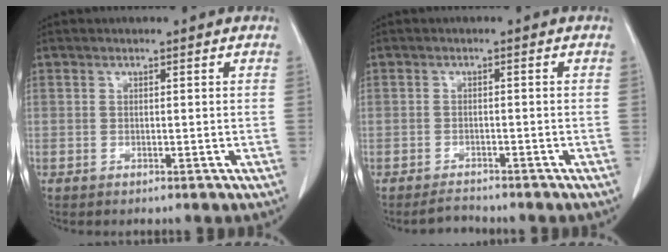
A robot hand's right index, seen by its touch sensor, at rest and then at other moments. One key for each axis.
{"total": 1.9, "fx": -1.8, "fy": 0.3, "fz": 0.0, "tx": -0.003, "ty": -0.007, "tz": -0.027}